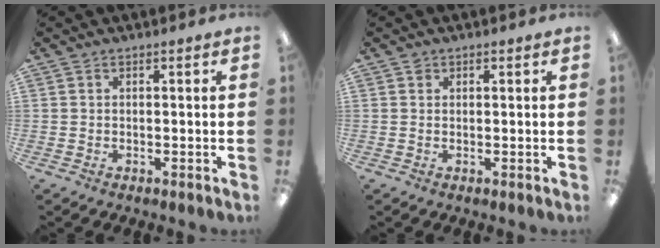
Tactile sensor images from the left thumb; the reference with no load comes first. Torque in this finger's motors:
{"motor_torque": [0.07, -0.02, 0.15, -0.05, 0.02]}